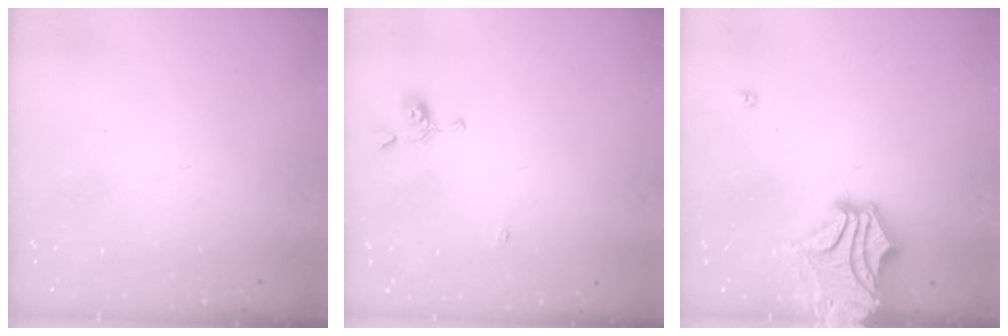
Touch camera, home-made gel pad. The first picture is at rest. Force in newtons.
{"total": 1.3, "press": 1.2, "slide": 0.4}
{"total": 7.3, "press": 6.9, "slide": 2.2}